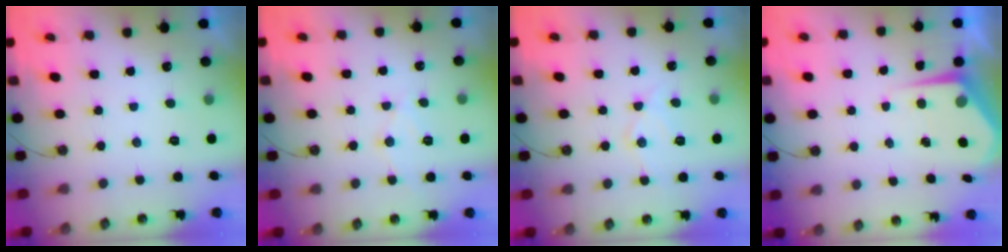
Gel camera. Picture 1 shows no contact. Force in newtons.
{"total": 7.9, "press": 7.9, "slide": 0.7}
{"total": 9.3, "press": 9.3, "slide": 0.7}
{"total": 4.9, "press": 4.8, "slide": 0.7}